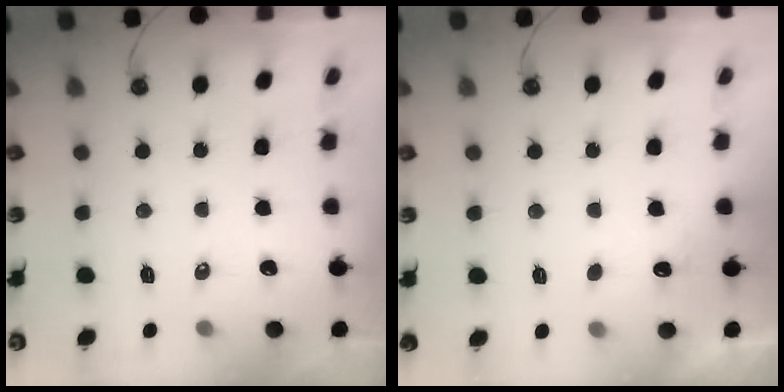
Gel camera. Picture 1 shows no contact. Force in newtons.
{"total": 3.9, "press": 3.7, "slide": 1.2}